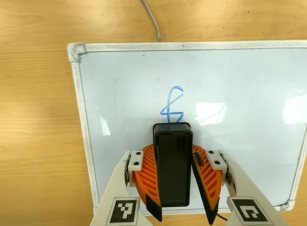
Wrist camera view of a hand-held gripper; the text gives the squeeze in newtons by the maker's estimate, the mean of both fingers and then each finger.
{"total": 7.8, "left": 8.0, "right": 7.5}